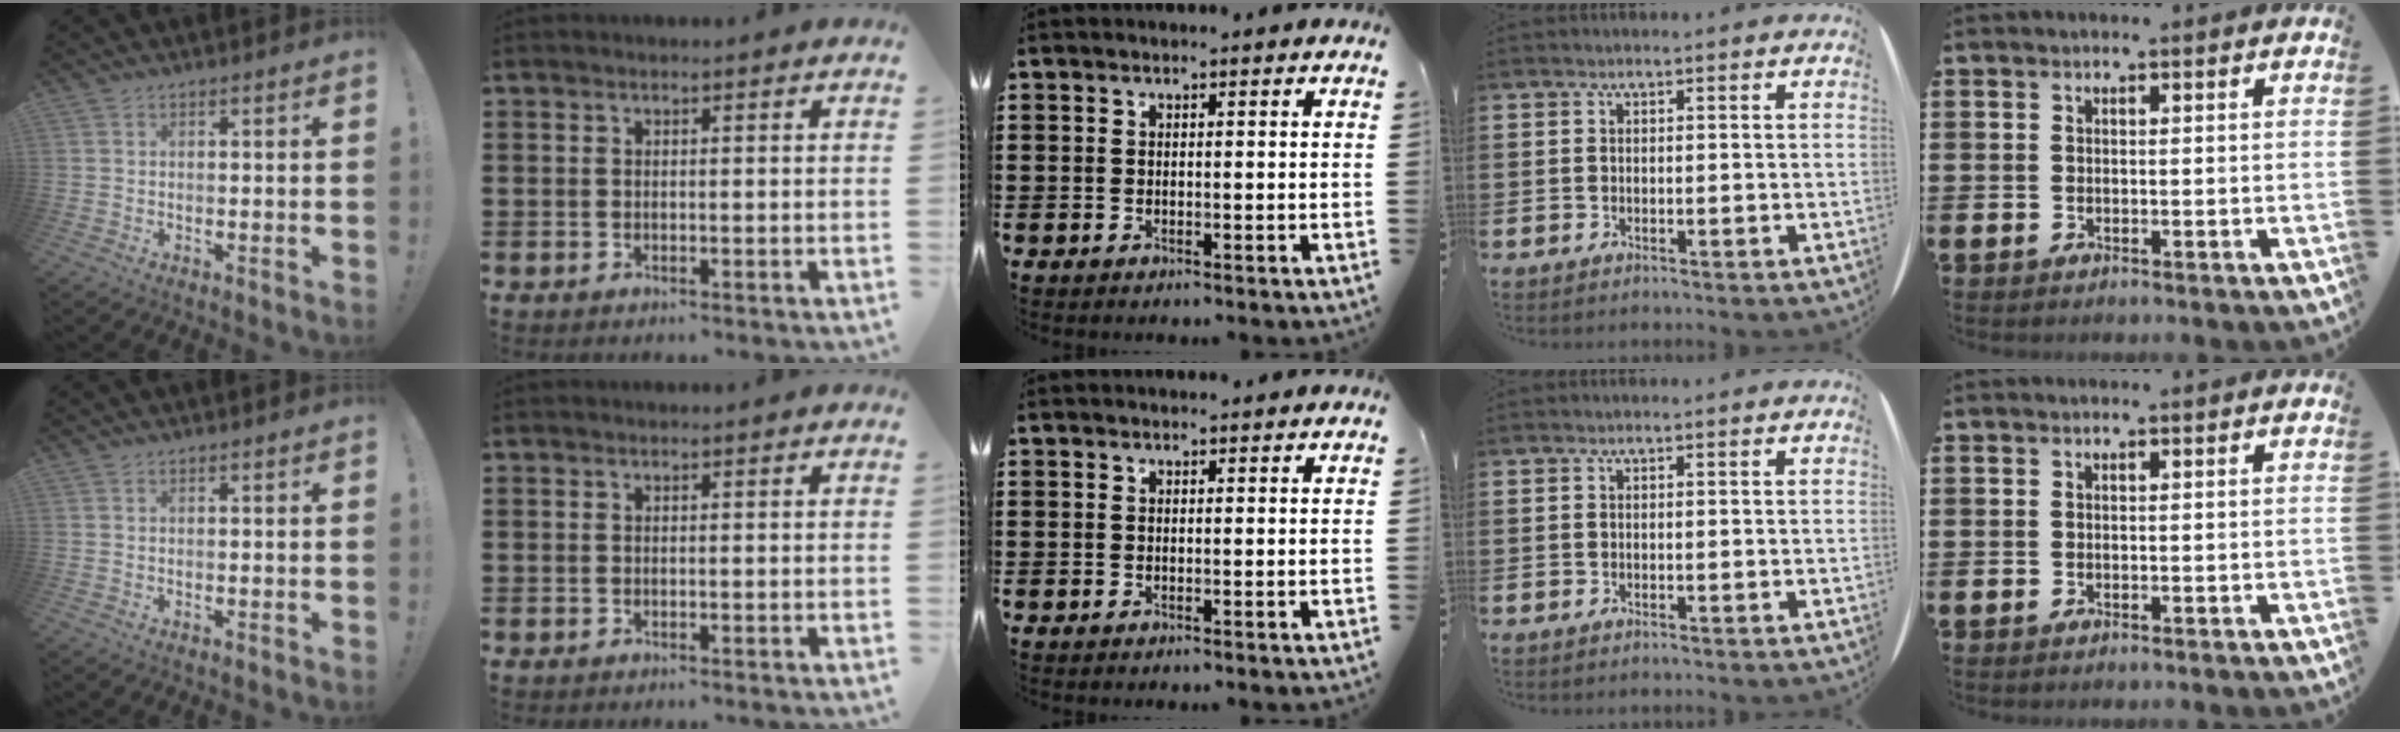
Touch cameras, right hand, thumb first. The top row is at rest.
{}